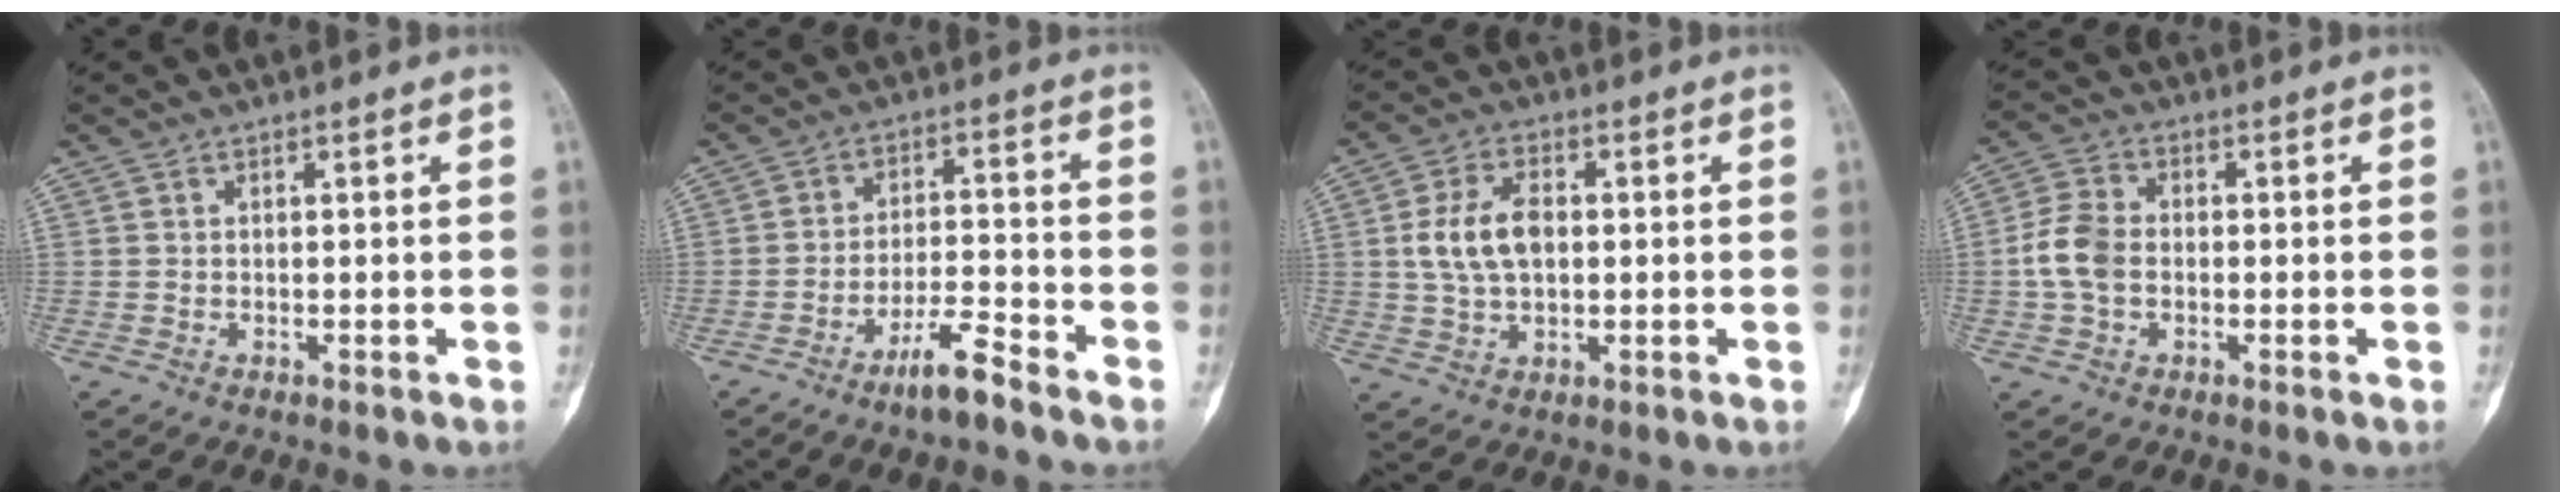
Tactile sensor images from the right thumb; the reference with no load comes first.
{"total": 7.0, "force": [-5.2, 0.9, 4.5], "torque": [-0.085, 0.037, -0.096]}
{"total": 8.7, "force": [0.7, 5.3, 6.9], "torque": [-0.125, 0.008, 0.014]}
{"total": 6.7, "force": [-0.9, 4.9, 4.6], "torque": [-0.094, 0.018, -0.025]}